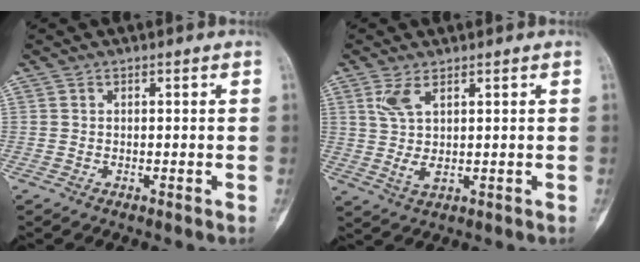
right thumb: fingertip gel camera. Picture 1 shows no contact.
{"total": 5.1, "force": [2.1, 1.9, 4.3], "torque": [-0.098, -0.011, 0.050]}